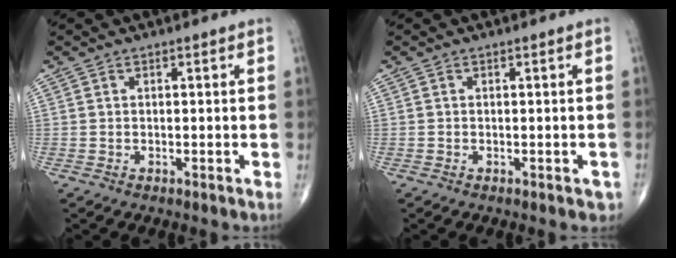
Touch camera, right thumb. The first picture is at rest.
{"total": 1.2, "force": [-0.7, 0.7, 0.7], "torque": [0.002, 0.006, -0.008]}